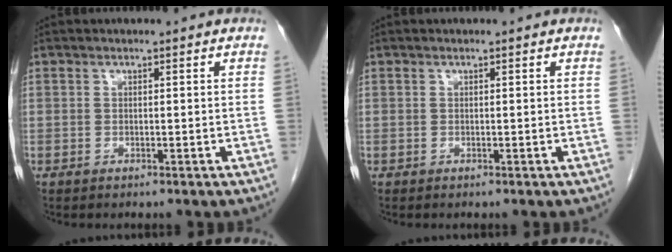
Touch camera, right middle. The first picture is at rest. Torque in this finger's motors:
{"motor_torque": [0.20, -0.01, 0.00, 0.01]}